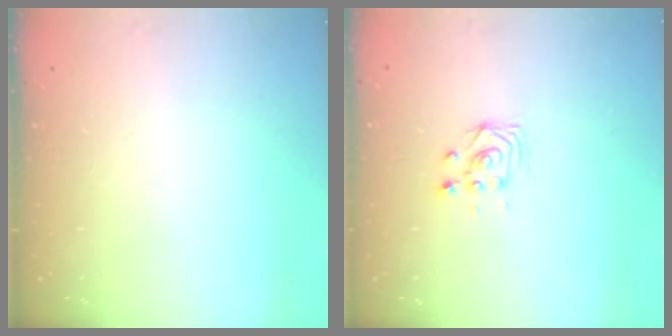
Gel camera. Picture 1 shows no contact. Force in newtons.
{"total": 2.9, "press": 2.9, "slide": 0.4}